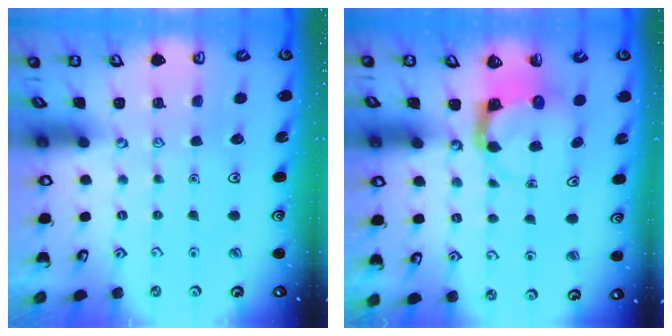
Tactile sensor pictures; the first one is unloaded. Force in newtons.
{"total": 3.7, "press": 3.7, "slide": 0.4}